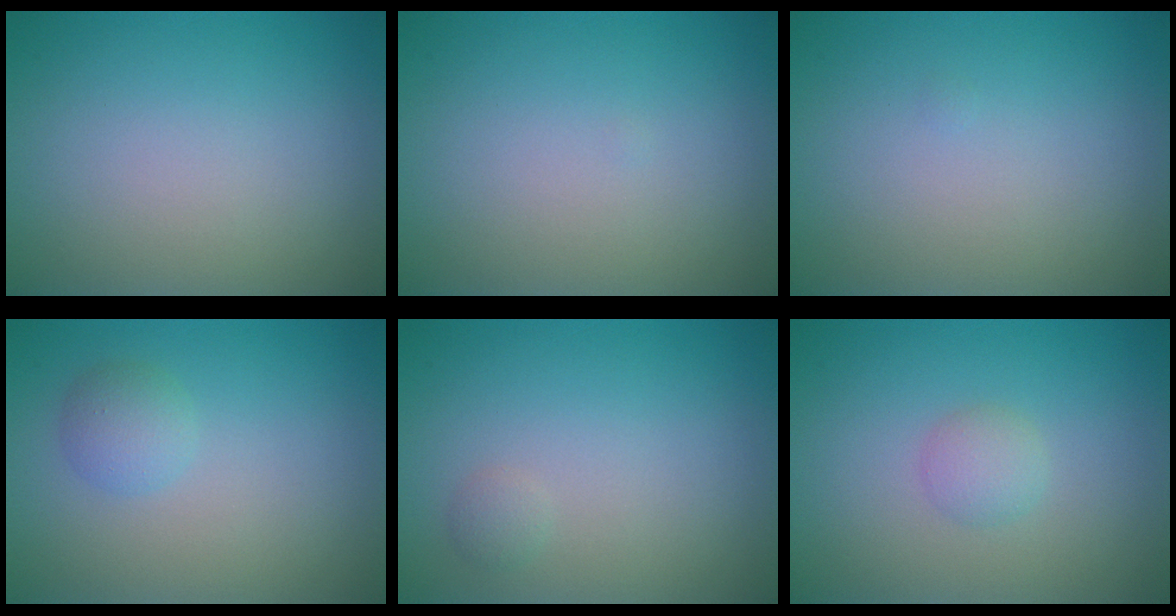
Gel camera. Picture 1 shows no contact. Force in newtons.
{"total": 0.0}
{"total": 0.0}
{"total": 1.8, "press": 1.8, "slide": 0.0}
{"total": 0.7, "press": 0.7, "slide": 0.0}
{"total": 1.4, "press": 1.4, "slide": 0.0}